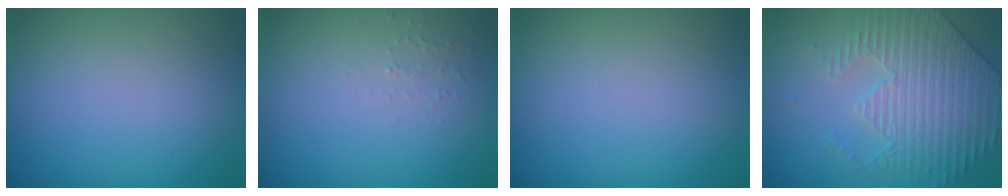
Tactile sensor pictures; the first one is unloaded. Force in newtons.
{"total": 0.8, "press": 0.8, "slide": 0.3}
{"total": 0.0}
{"total": 4.2, "press": 3.8, "slide": 1.8}